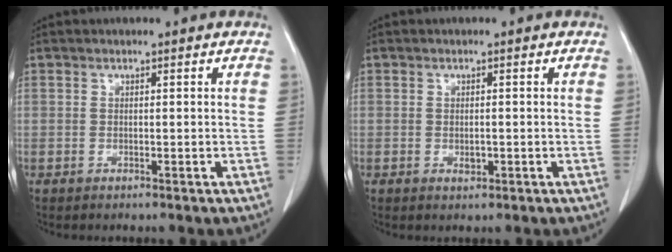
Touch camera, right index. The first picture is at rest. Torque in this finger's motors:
{"motor_torque": [0.12, 0.03, 0.00, 0.01]}